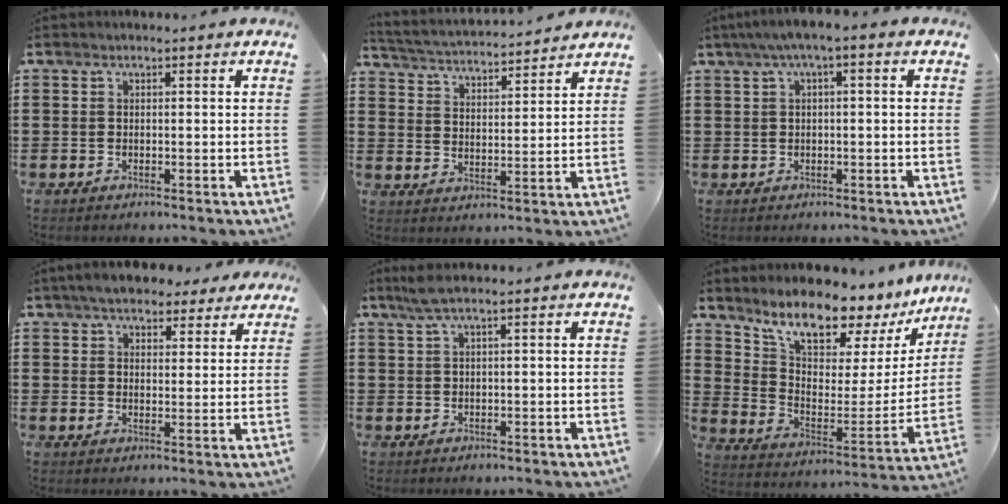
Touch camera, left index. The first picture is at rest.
{"total": 3.2, "force": [3.2, -0.1, 0.3], "torque": [-0.027, -0.028, 0.048]}
{"total": 2.3, "force": [-0.5, 0.3, 2.2], "torque": [-0.036, 0.003, -0.011]}
{"total": 5.3, "force": [4.8, 1.7, 1.5], "torque": [-0.045, -0.001, 0.090]}
{"total": 2.3, "force": [1.2, 0.0, 1.9], "torque": [-0.039, 0.000, 0.022]}
{"total": 10.2, "force": [8.8, 2.9, 4.3], "torque": [-0.098, -0.073, 0.147]}